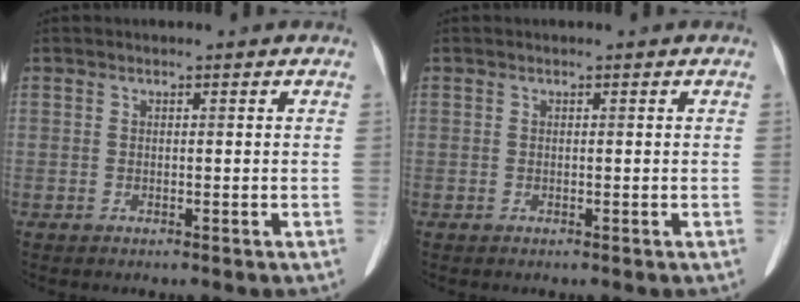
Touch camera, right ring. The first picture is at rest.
{"total": 0.0}